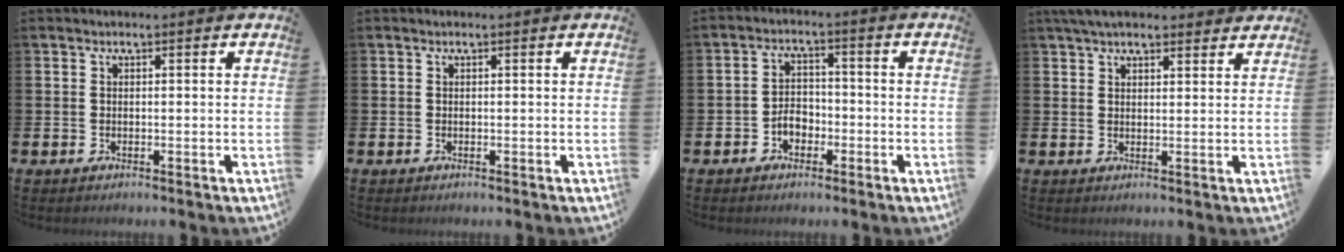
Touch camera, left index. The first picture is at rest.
{"total": 0.0}
{"total": 3.2, "force": [-1.7, 2.2, 1.6], "torque": [-0.025, 0.004, -0.037]}
{"total": 4.3, "force": [3.9, 1.3, 1.4], "torque": [-0.032, -0.008, 0.072]}